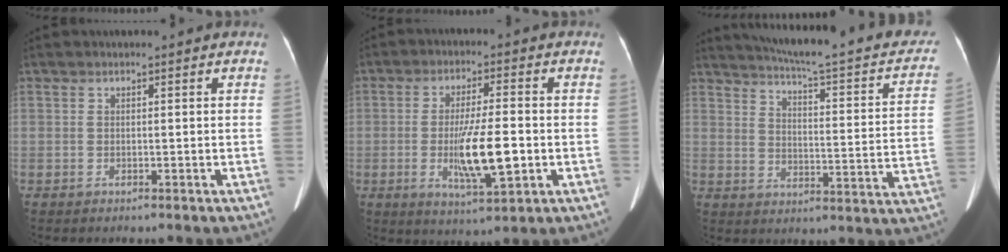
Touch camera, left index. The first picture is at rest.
{"total": 9.6, "force": [-2.3, 1.4, 9.3], "torque": [-0.171, -0.018, -0.036]}
{"total": 24.7, "force": [20.8, 3.5, 12.9], "torque": [-0.179, -0.027, 0.251]}